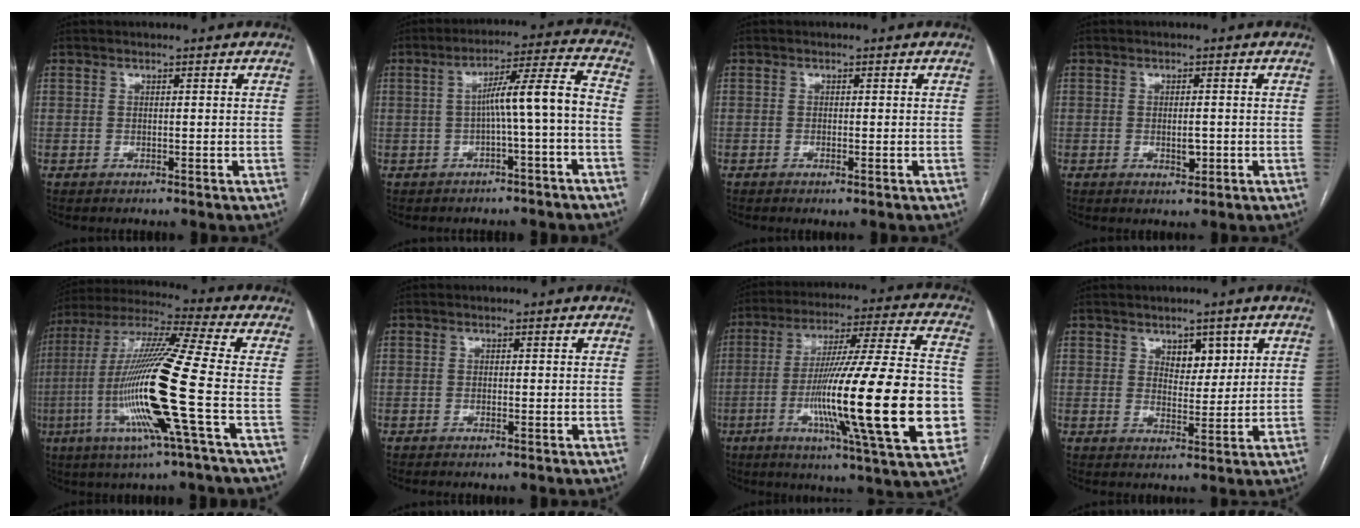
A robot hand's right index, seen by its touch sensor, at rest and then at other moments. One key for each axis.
{"total": 8.4, "fx": -1.7, "fy": -0.3, "fz": 8.3, "tx": -0.127, "ty": 0.031, "tz": -0.022}
{"total": 1.0, "fx": -0.5, "fy": 0.1, "fz": 0.9, "tx": -0.014, "ty": -0.002, "tz": -0.007}
{"total": 2.4, "fx": -0.4, "fy": 1.0, "fz": 2.1, "tx": -0.037, "ty": -0.002, "tz": -0.002}
{"total": 19.0, "fx": -4.6, "fy": -0.9, "fz": 18.4, "tx": -0.377, "ty": -0.015, "tz": -0.101}
{"total": 0.8, "fx": -0.5, "fy": 0.1, "fz": 0.7, "tx": -0.012, "ty": -0.001, "tz": -0.006}
{"total": 28.4, "fx": -5.8, "fy": 1.7, "fz": 27.8, "tx": -0.414, "ty": -0.019, "tz": -0.101}
{"total": 4.3, "fx": 2.2, "fy": 2.5, "fz": 2.8, "tx": -0.037, "ty": 0.000, "tz": 0.037}